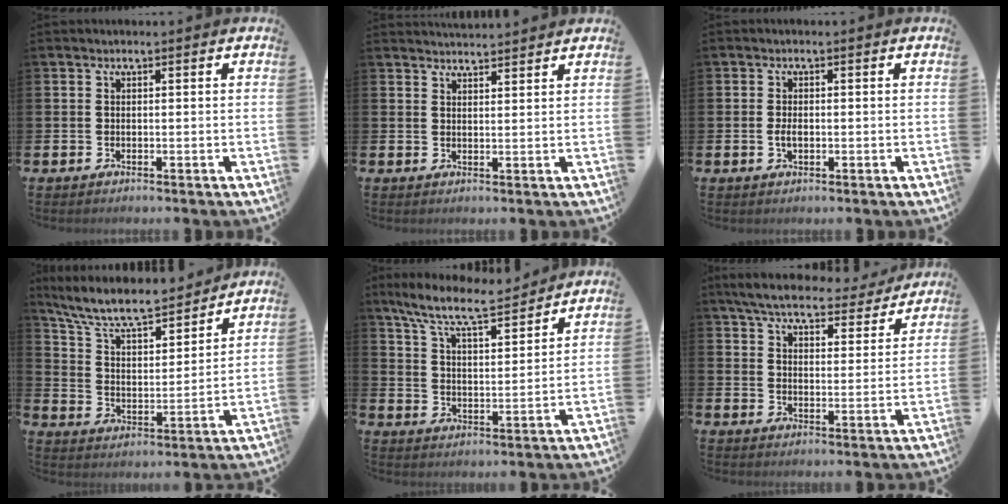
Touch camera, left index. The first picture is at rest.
{"total": 2.8, "force": [2.8, 0.1, -0.1], "torque": [0.008, -0.018, 0.048]}
{"total": 1.8, "force": [-0.2, 1.0, 1.5], "torque": [-0.022, 0.001, -0.007]}
{"total": 9.1, "force": [8.2, 2.0, 3.2], "torque": [-0.100, -0.055, 0.143]}
{"total": 9.1, "force": [8.1, 1.4, 3.8], "torque": [-0.103, -0.047, 0.143]}
{"total": 6.4, "force": [6.0, 1.4, 2.0], "torque": [-0.056, -0.034, 0.101]}